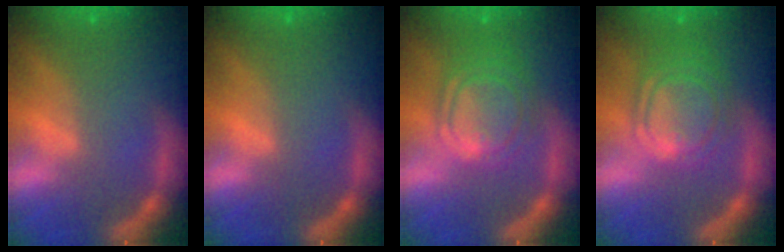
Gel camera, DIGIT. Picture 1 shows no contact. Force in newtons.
{"total": 0.0}
{"total": 7.0}
{"total": 7.0}